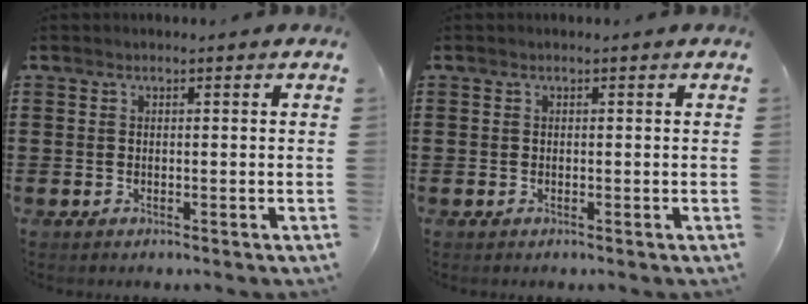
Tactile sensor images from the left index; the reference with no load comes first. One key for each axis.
{"total": 0.0}